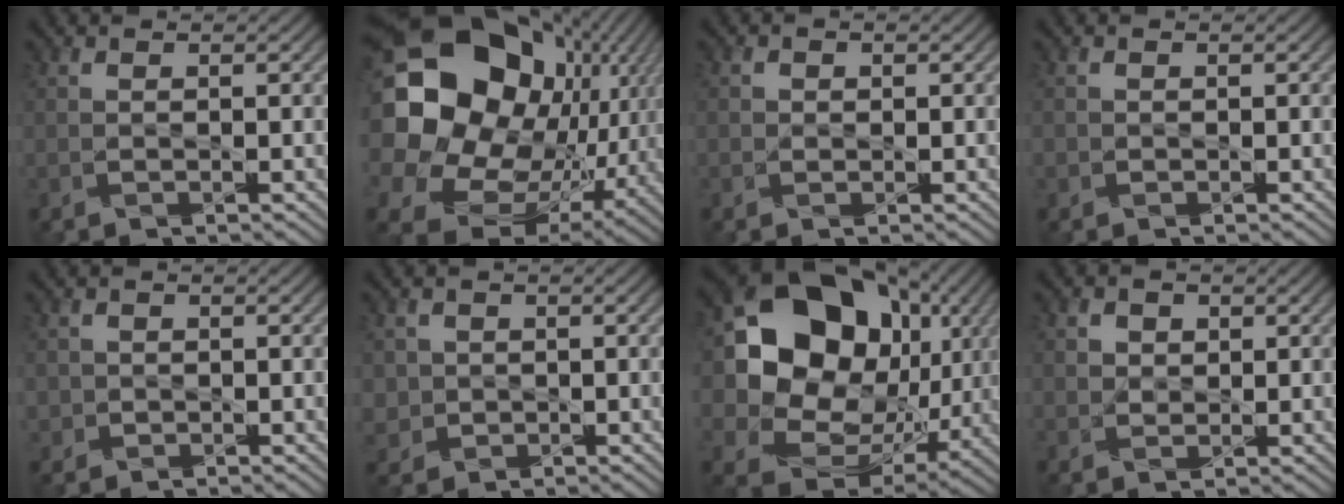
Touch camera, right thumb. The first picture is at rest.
{"total": 24.4, "force": [4.3, 19.4, 14.3], "torque": [-0.350, -0.021, 0.105]}
{"total": 0.9, "force": [-0.1, 0.9, 0.2], "torque": [-0.001, -0.005, -0.006]}
{"total": 0.6, "force": [-0.3, 0.6, -0.1], "torque": [0.002, -0.004, -0.007]}
{"total": 1.4, "force": [-0.3, 1.4, -0.1], "torque": [0.002, -0.007, -0.008]}
{"total": 2.6, "force": [0.0, 2.6, 0.2], "torque": [-0.014, -0.008, -0.004]}
{"total": 20.1, "force": [4.0, 16.5, 10.8], "torque": [-0.266, -0.001, 0.099]}
{"total": 2.3, "force": [0.8, 2.0, 0.9], "torque": [-0.024, -0.010, 0.013]}